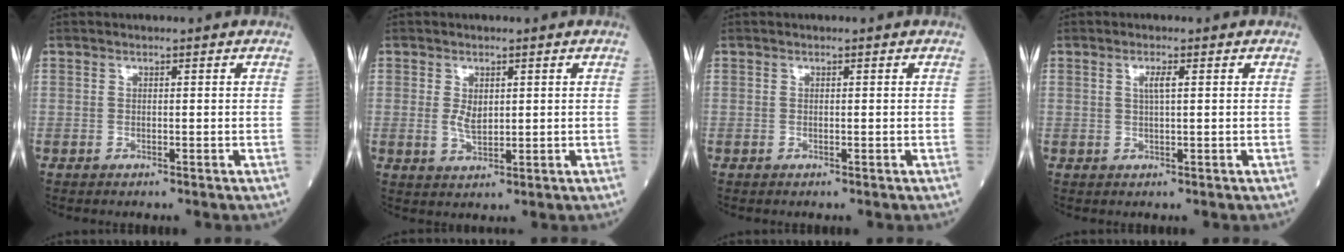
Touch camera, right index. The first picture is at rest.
{"total": 2.7, "force": [0.5, 1.4, 2.3], "torque": [-0.044, -0.003, 0.013]}
{"total": 0.0}
{"total": 1.8, "force": [0.6, 0.1, 1.7], "torque": [-0.036, 0.000, 0.009]}